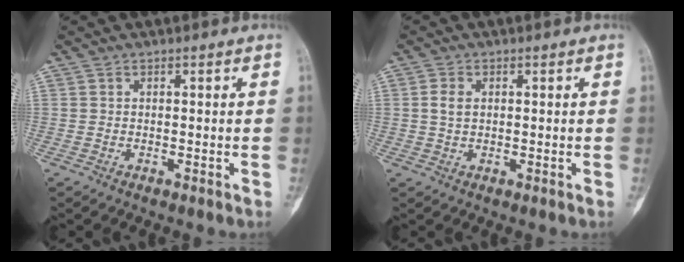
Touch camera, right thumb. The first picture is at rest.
{"total": 2.6, "force": [0.5, 1.7, 2.0], "torque": [-0.037, -0.001, 0.010]}